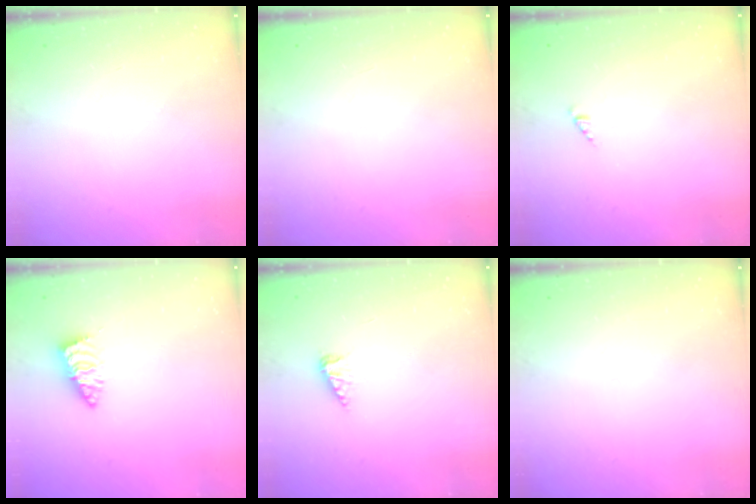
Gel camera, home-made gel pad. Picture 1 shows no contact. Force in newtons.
{"total": 0.0}
{"total": 0.8, "press": 0.8, "slide": 0.2}
{"total": 2.3, "press": 2.3, "slide": 0.1}
{"total": 3.3, "press": 3.3, "slide": 0.4}
{"total": 0.0}